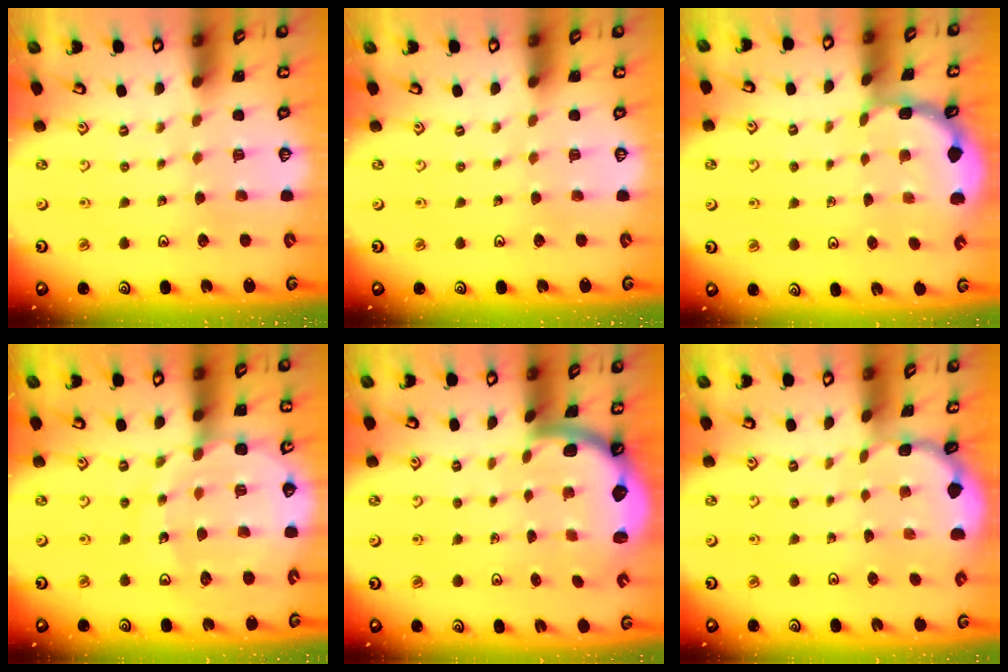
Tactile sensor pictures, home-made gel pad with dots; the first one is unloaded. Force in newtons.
{"total": 0.0}
{"total": 2.1, "press": 2.1, "slide": 0.2}
{"total": 13.7, "press": 13.4, "slide": 2.8}
{"total": 2.4, "press": 2.3, "slide": 0.4}
{"total": 2.3, "press": 2.3, "slide": 0.1}